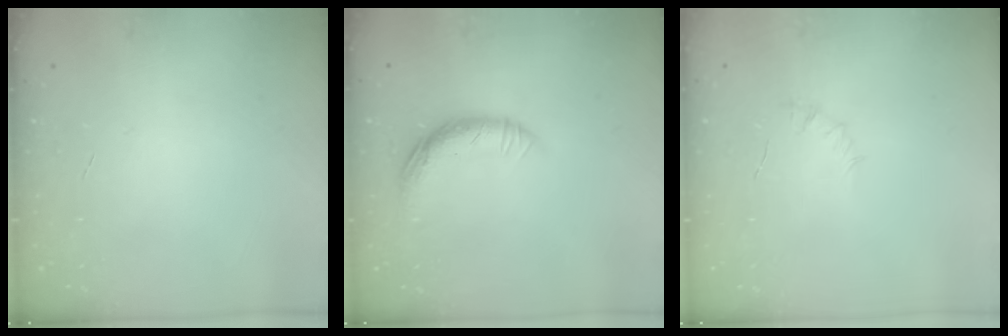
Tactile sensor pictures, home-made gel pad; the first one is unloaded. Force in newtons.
{"total": 11.4, "press": 11.3, "slide": 1.4}
{"total": 4.5, "press": 4.3, "slide": 1.4}